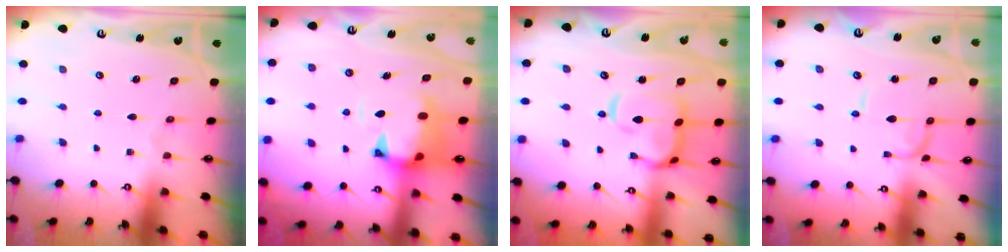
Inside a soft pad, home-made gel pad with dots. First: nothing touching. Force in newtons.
{"total": 1.7, "press": 1.2, "slide": 1.2}
{"total": 6.9, "press": 6.9, "slide": 0.7}
{"total": 1.3, "press": 1.3, "slide": 0.1}